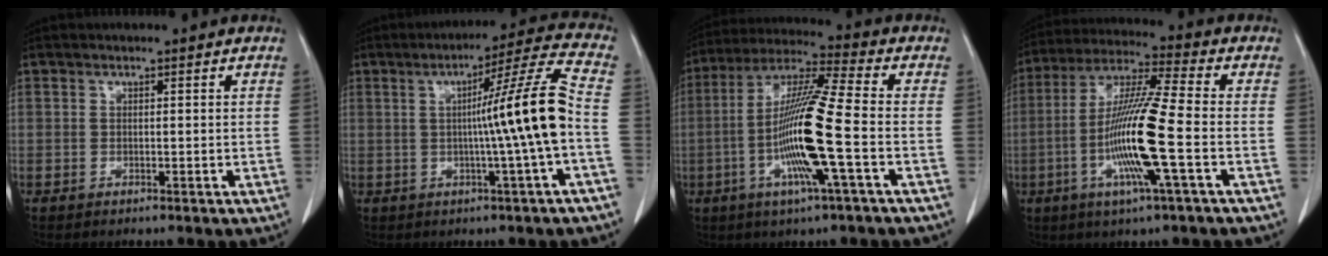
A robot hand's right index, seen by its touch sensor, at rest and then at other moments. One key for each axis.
{"total": 11.7, "fx": -1.2, "fy": -2.3, "fz": 11.4, "tx": -0.169, "ty": 0.008, "tz": -0.018}
{"total": 14.7, "fx": -3.4, "fy": -0.6, "fz": 14.3, "tx": -0.282, "ty": -0.007, "tz": -0.076}
{"total": 14.1, "fx": -3.5, "fy": -0.5, "fz": 13.7, "tx": -0.273, "ty": -0.009, "tz": -0.075}